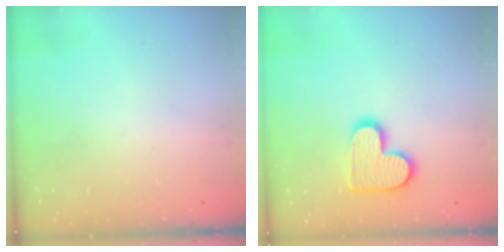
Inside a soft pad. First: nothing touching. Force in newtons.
{"total": 13.1, "press": 13.1, "slide": 0.8}